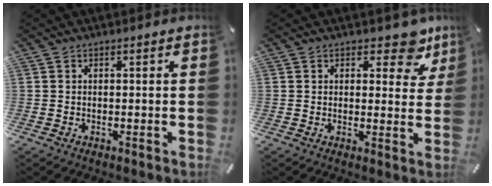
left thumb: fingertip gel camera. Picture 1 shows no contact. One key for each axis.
{"total": 9.3, "fx": 5.8, "fy": 4.6, "fz": 5.6, "tx": -0.051, "ty": -0.037, "tz": 0.096}